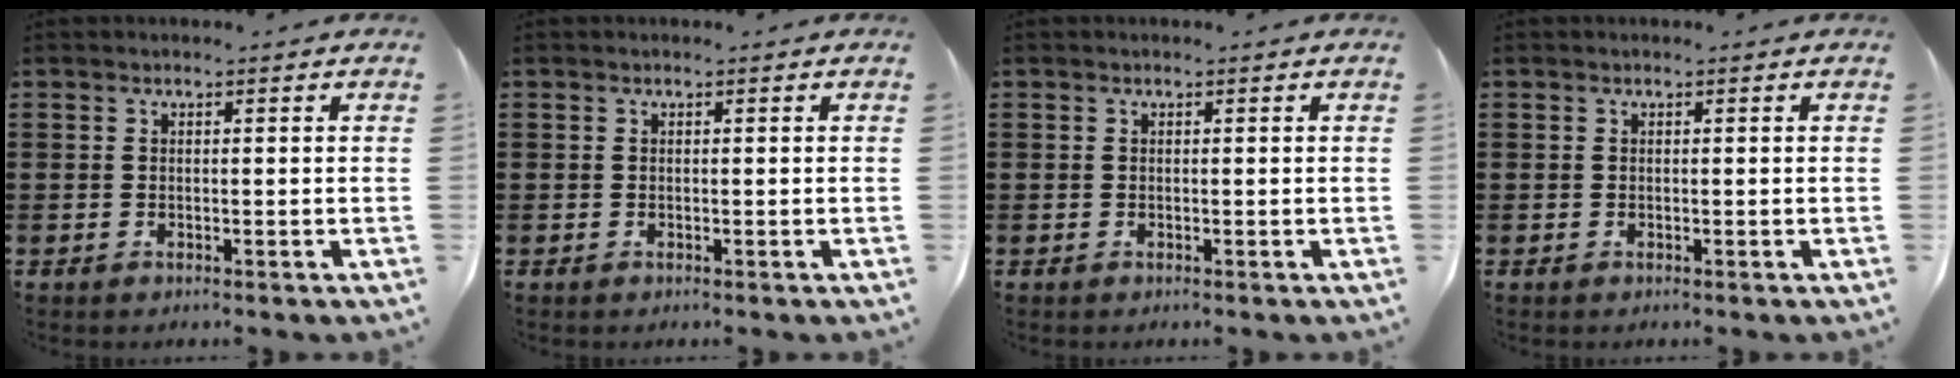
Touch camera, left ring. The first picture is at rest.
{"total": 0.0}
{"total": 0.0}
{"total": 0.0}